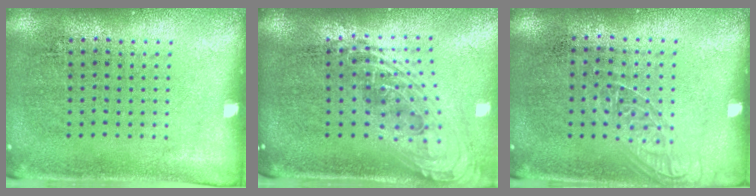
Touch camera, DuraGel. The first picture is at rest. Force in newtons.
{"total": 2.2, "press": 1.6, "slide": 1.5}
{"total": 1.2, "press": 1.1, "slide": 0.5}